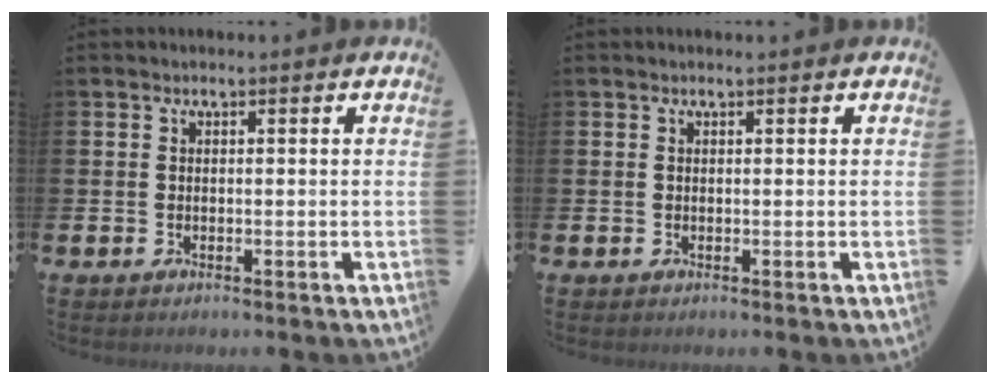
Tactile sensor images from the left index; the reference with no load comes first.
{"total": 0.0}